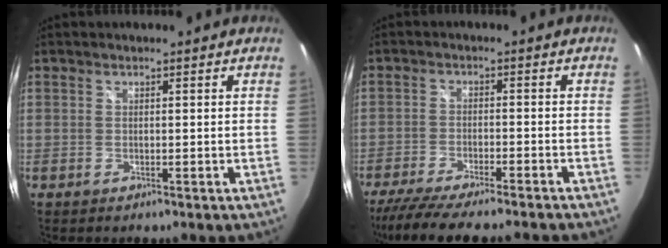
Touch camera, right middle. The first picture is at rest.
{"total": 13.8, "force": [-12.0, 1.1, 6.7], "torque": [-0.140, -0.033, -0.188]}